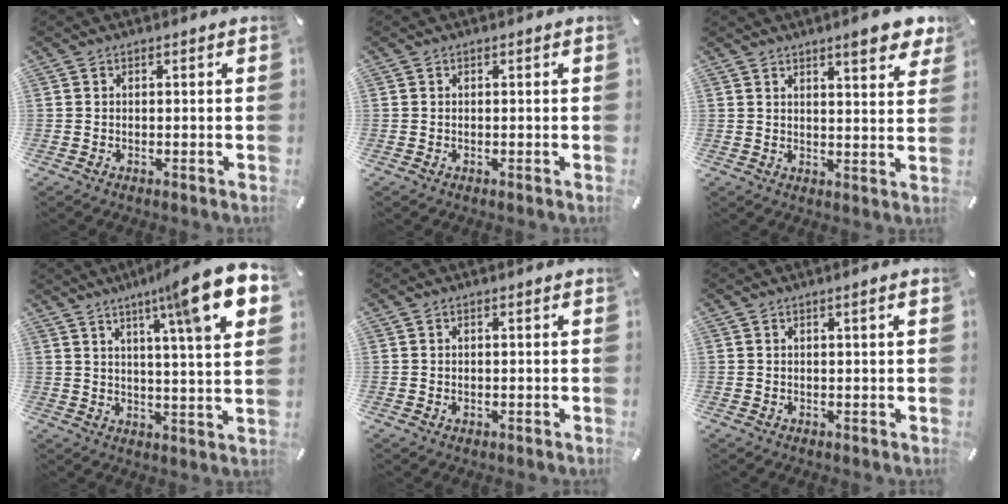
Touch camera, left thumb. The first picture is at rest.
{"total": 0.0}
{"total": 7.0, "force": [5.2, 1.6, 4.4], "torque": [-0.065, -0.028, 0.086]}
{"total": 15.8, "force": [9.2, 1.2, 12.8], "torque": [-0.197, -0.048, 0.133]}
{"total": 0.6, "force": [0.2, 0.3, 0.4], "torque": [-0.009, 0.001, 0.004]}
{"total": 1.4, "force": [0.5, 0.0, 1.3], "torque": [-0.024, -0.002, 0.008]}